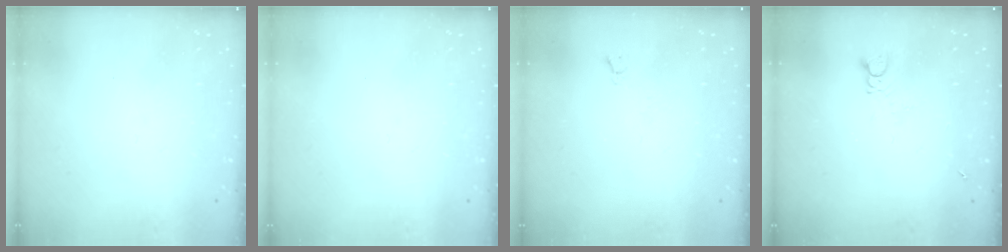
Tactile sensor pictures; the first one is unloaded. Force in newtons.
{"total": 0.0}
{"total": 4.2, "press": 4.2, "slide": 0.7}
{"total": 1.4, "press": 1.4, "slide": 0.2}